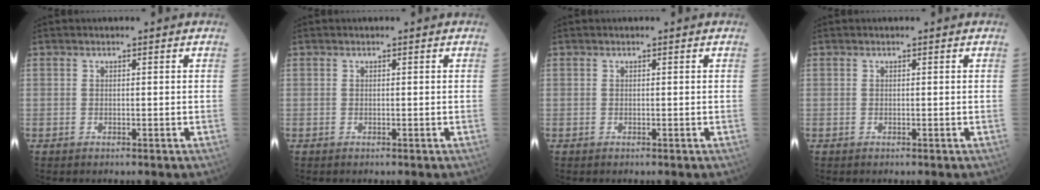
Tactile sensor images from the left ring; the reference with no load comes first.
{"total": 0.0}
{"total": 0.0}
{"total": 0.0}